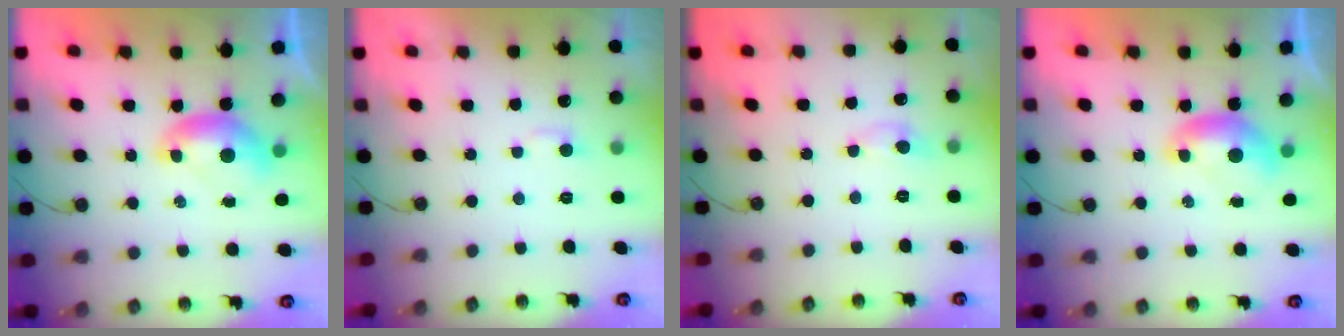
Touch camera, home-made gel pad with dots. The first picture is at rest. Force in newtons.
{"total": 3.2, "press": 3.2, "slide": 0.4}
{"total": 0.6, "press": 0.2, "slide": 0.5}
{"total": 0.0}